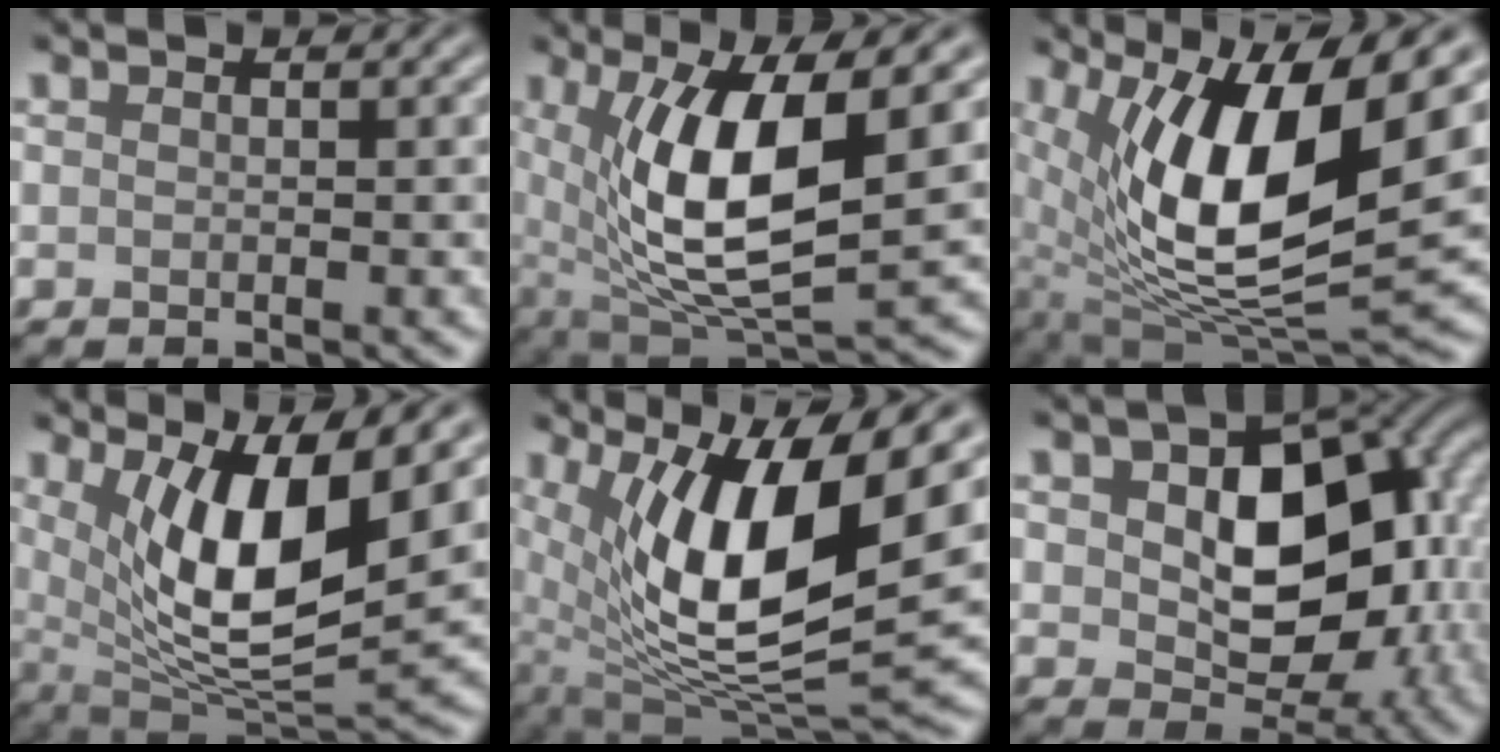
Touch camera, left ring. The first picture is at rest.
{"total": 10.4, "force": [1.9, 3.7, 9.6], "torque": [-0.175, -0.010, 0.037]}
{"total": 13.3, "force": [3.4, 4.5, 12.0], "torque": [-0.216, -0.010, 0.065]}
{"total": 9.7, "force": [3.2, 3.1, 8.6], "torque": [-0.146, -0.020, 0.062]}
{"total": 13.3, "force": [3.4, 4.3, 12.1], "torque": [-0.217, -0.012, 0.067]}
{"total": 11.9, "force": [1.0, 7.7, 9.1], "torque": [-0.122, -0.006, 0.025]}